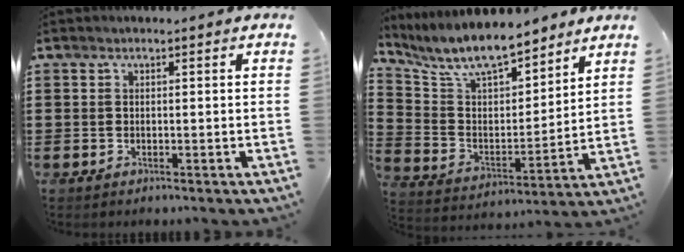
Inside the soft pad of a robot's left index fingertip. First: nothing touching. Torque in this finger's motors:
{"motor_torque": [2.14, 0.00, 0.46, 0.21]}